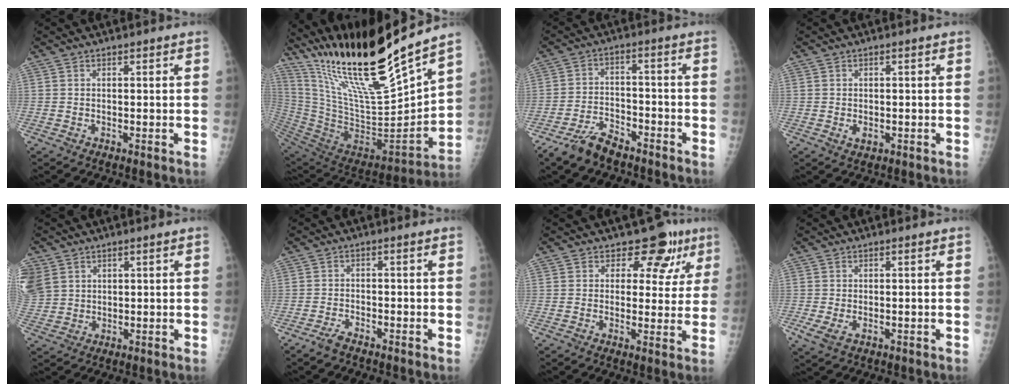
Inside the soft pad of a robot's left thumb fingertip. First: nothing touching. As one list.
[{"total": 26.8, "force": [21.5, 2.5, 15.9], "torque": [-0.249, -0.118, 0.393]}, {"total": 6.8, "force": [-5.5, 2.6, 3.0], "torque": [-0.058, 0.022, -0.103]}, {"total": 1.4, "force": [-0.2, 0.9, 1.0], "torque": [-0.010, -0.003, -0.001]}, {"total": 10.8, "force": [3.9, 9.0, 4.4], "torque": [-0.128, 0.011, 0.090]}, {"total": 2.2, "force": [-2.0, 0.4, 1.0], "torque": [-0.027, 0.005, -0.039]}, {"total": 7.9, "force": [4.6, 5.4, 3.5], "torque": [0.001, -0.017, 0.046]}, {"total": 3.0, "force": [-0.8, 1.3, 2.6], "torque": [-0.065, -0.003, -0.009]}]